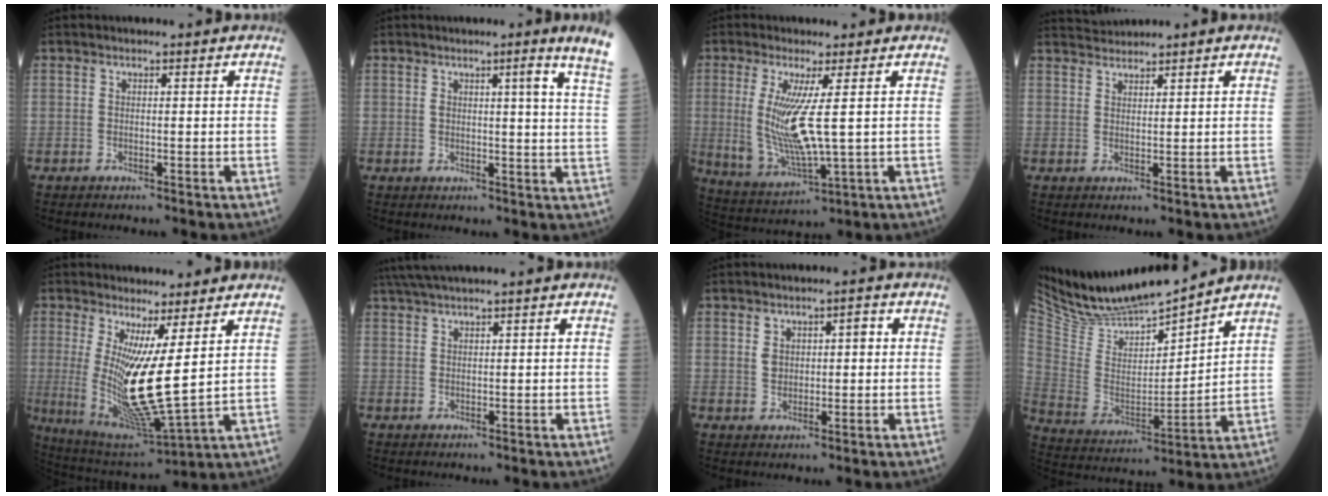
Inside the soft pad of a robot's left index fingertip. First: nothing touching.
{"total": 8.1, "force": [5.9, -1.6, 5.4], "torque": [-0.065, -0.045, 0.041]}
{"total": 9.5, "force": [1.0, 0.8, 9.4], "torque": [-0.210, -0.022, 0.027]}
{"total": 2.4, "force": [2.3, -0.6, -0.3], "torque": [-0.004, 0.013, 0.055]}
{"total": 11.7, "force": [1.8, 0.6, 11.5], "torque": [-0.229, -0.039, 0.044]}
{"total": 3.8, "force": [3.2, -0.8, 2.0], "torque": [-0.040, 0.023, 0.065]}
{"total": 3.6, "force": [0.9, 2.4, 2.5], "torque": [-0.041, 0.019, 0.018]}
{"total": 15.6, "force": [14.9, 0.9, 4.5], "torque": [-0.105, -0.008, 0.284]}